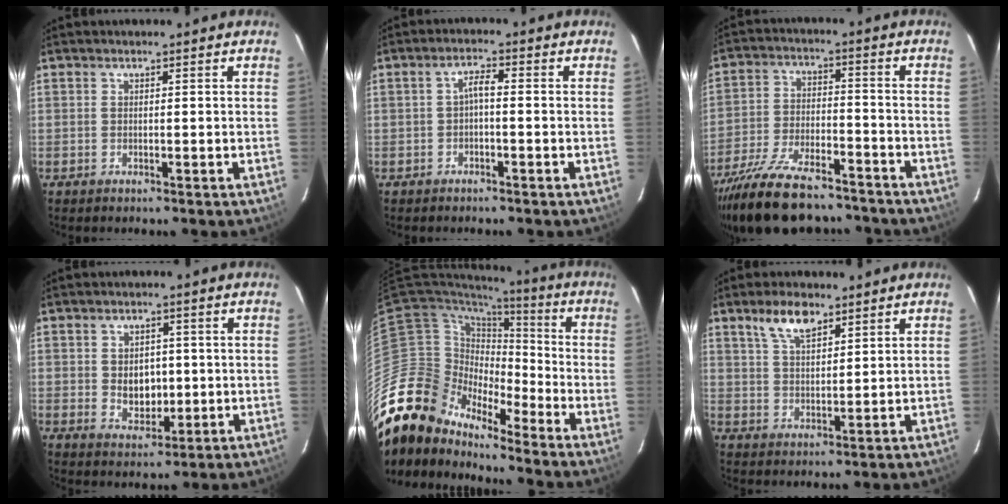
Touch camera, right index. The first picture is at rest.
{"total": 2.1, "force": [-0.6, 0.2, 2.0], "torque": [-0.041, 0.007, -0.013]}
{"total": 20.3, "force": [-16.8, 6.6, 9.3], "torque": [-0.193, -0.022, -0.262]}
{"total": 5.8, "force": [-0.1, 4.5, 3.7], "torque": [-0.062, -0.001, 0.010]}
{"total": 14.6, "force": [-13.5, 5.3, 1.8], "torque": [-0.053, 0.018, -0.265]}
{"total": 6.4, "force": [4.4, 2.3, 4.0], "torque": [-0.073, 0.005, 0.085]}